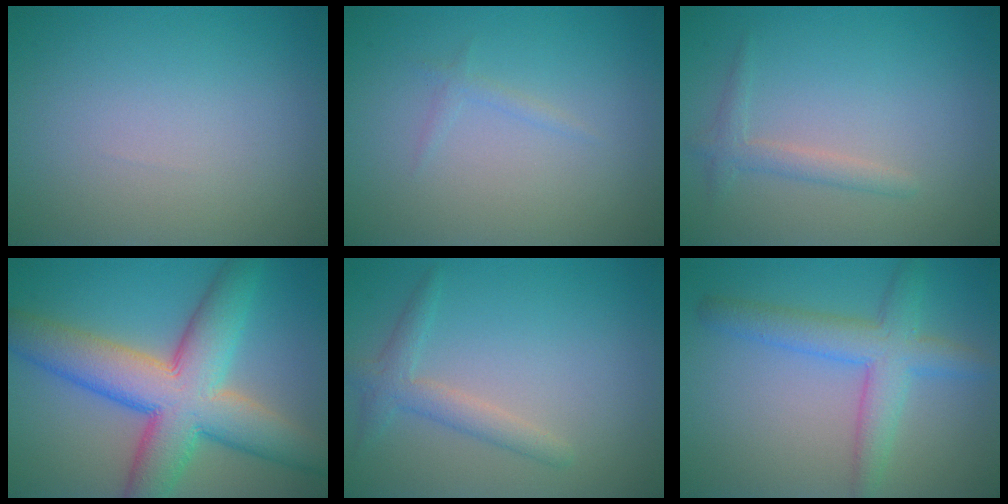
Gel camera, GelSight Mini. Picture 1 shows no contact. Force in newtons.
{"total": 0.7, "press": 0.7, "slide": 0.1}
{"total": 1.6, "press": 1.6, "slide": 0.1}
{"total": 10.9, "press": 10.9, "slide": 0.3}
{"total": 2.3, "press": 2.3, "slide": 0.1}
{"total": 4.6, "press": 4.6, "slide": 0.2}